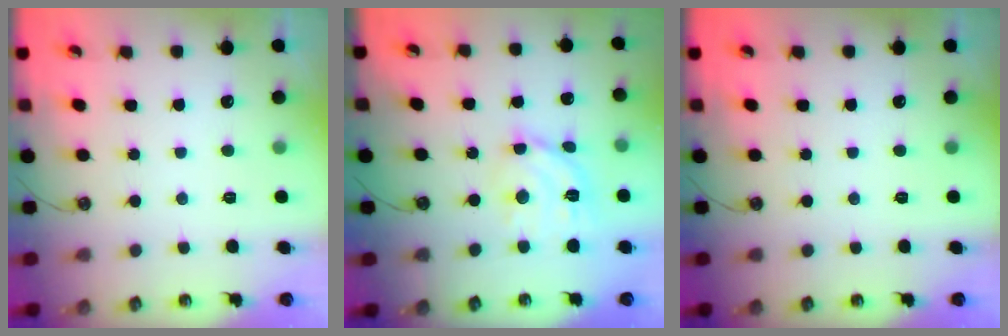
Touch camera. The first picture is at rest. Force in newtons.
{"total": 13.0, "press": 12.9, "slide": 1.1}
{"total": 0.0}